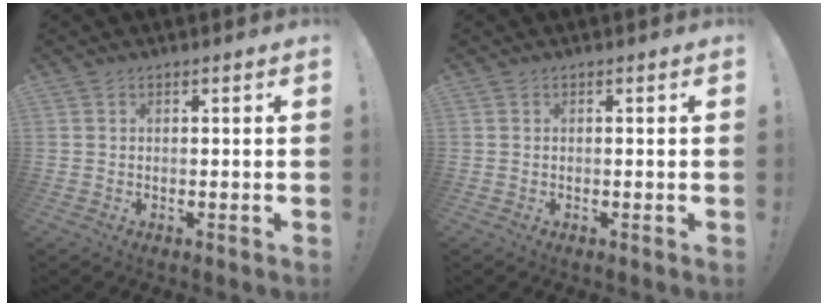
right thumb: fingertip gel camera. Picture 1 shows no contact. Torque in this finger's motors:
{"motor_torque": [-0.04, -0.08, 0.02, 0.18, -0.05]}